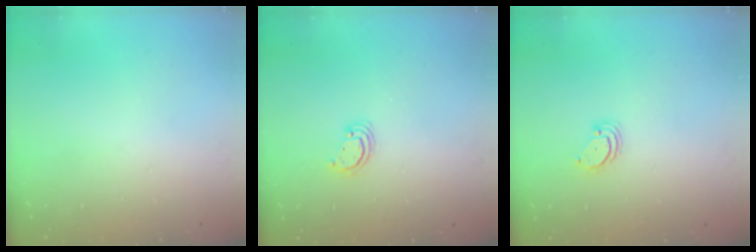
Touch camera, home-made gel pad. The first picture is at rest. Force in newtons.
{"total": 2.5, "press": 2.5, "slide": 0.2}
{"total": 2.2, "press": 2.2, "slide": 0.3}